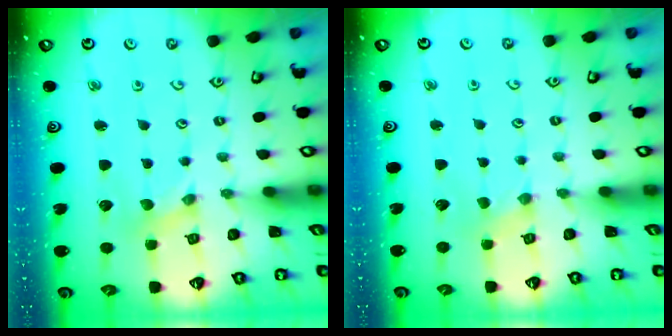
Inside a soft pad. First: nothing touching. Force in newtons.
{"total": 0.0}